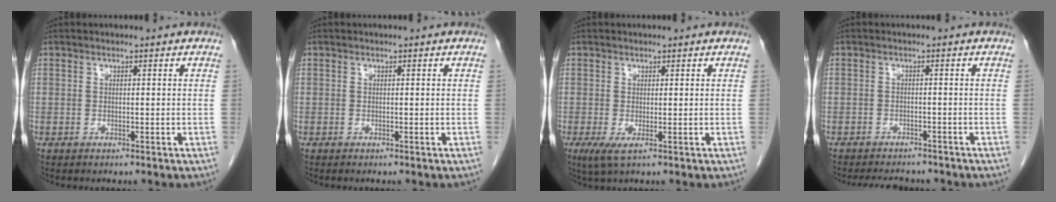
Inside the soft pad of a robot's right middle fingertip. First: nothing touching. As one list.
[{"total": 0.0}, {"total": 2.2, "force": [-0.5, 0.4, 2.2], "torque": [-0.045, -0.009, -0.002]}, {"total": 6.3, "force": [-5.7, 2.0, 1.8], "torque": [-0.026, -0.004, -0.074]}]